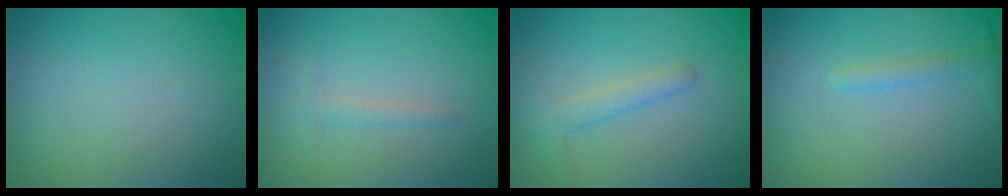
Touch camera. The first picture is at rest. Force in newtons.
{"total": 0.9, "press": 0.9, "slide": 0.0}
{"total": 1.8, "press": 1.8, "slide": 0.0}
{"total": 1.2, "press": 1.2, "slide": 0.0}